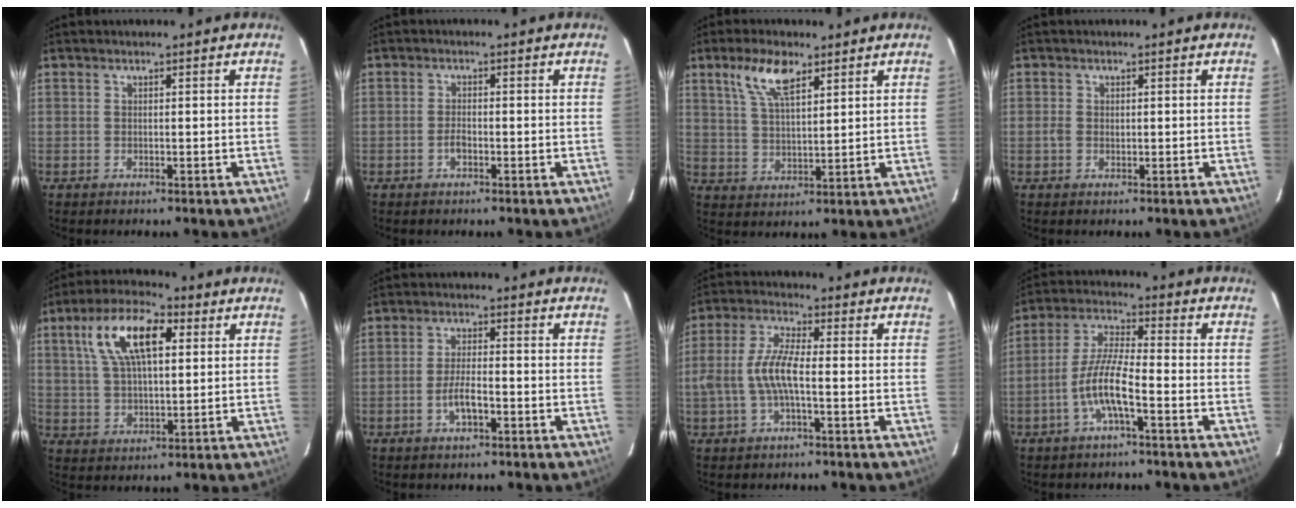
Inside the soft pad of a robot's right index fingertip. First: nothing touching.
{"total": 1.8, "force": [-0.9, 0.8, 1.4], "torque": [-0.029, 0.003, -0.018]}
{"total": 8.0, "force": [4.8, 3.0, 5.7], "torque": [-0.111, 0.012, 0.096]}
{"total": 1.3, "force": [-0.1, 1.0, 0.9], "torque": [-0.018, 0.000, -0.003]}
{"total": 13.4, "force": [4.9, 5.8, 11.0], "torque": [-0.208, 0.029, 0.089]}
{"total": 4.3, "force": [-2.1, 1.2, 3.6], "torque": [-0.076, 0.000, -0.037]}
{"total": 7.5, "force": [-1.7, 1.9, 7.1], "torque": [-0.154, 0.008, -0.032]}
{"total": 7.9, "force": [-3.6, 1.0, 6.9], "torque": [-0.151, 0.006, -0.071]}